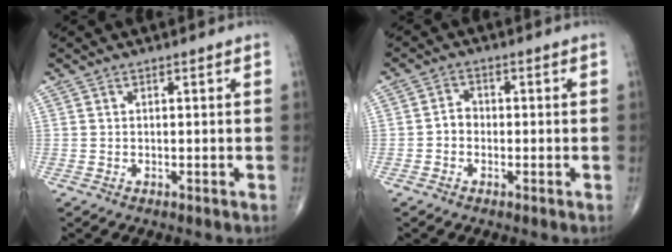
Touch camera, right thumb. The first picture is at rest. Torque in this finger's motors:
{"motor_torque": [0.57, 0.41, 0.28, -0.10, 0.02]}